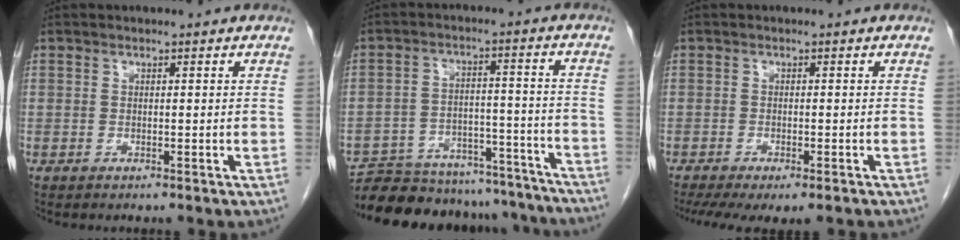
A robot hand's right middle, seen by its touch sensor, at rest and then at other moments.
{"total": 21.8, "force": [-20.2, 6.1, 5.5], "torque": [-0.081, 0.020, -0.272]}
{"total": 10.3, "force": [-8.0, 2.8, 5.8], "torque": [-0.094, -0.010, -0.112]}